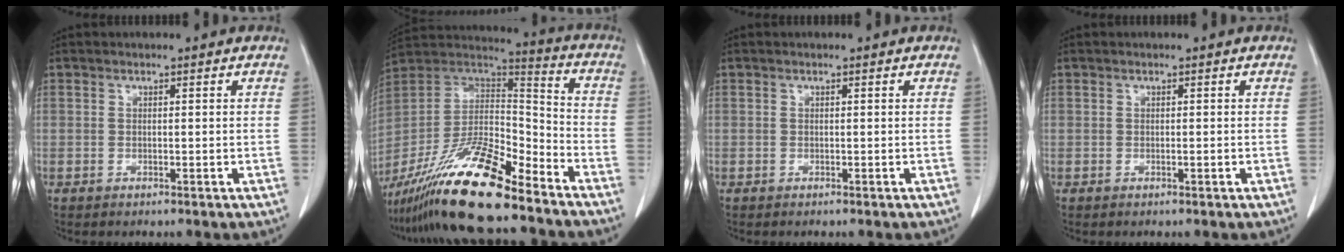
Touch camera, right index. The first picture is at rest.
{"total": 21.1, "force": [-15.7, 3.8, 13.6], "torque": [-0.269, -0.010, -0.287]}
{"total": 0.0}
{"total": 0.5, "force": [-0.1, 0.1, 0.5], "torque": [-0.008, 0.001, -0.001]}